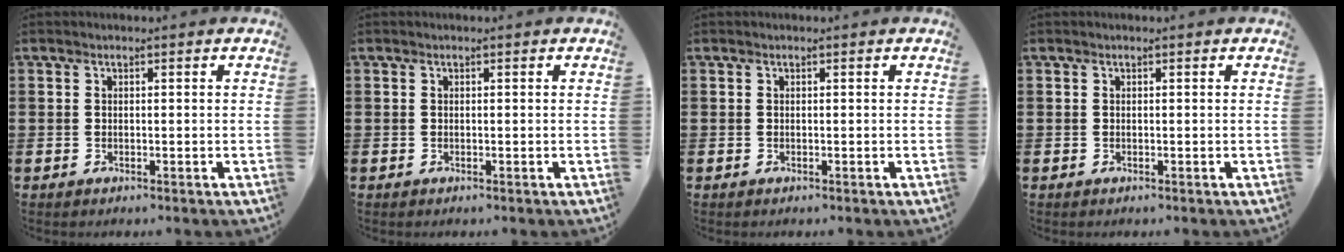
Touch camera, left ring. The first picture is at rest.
{"total": 0.0}
{"total": 0.0}
{"total": 0.0}